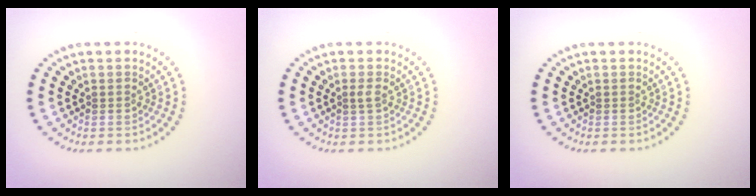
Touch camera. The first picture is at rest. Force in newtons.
{"total": 0.9, "press": 0.7, "slide": 0.5}
{"total": 0.0}